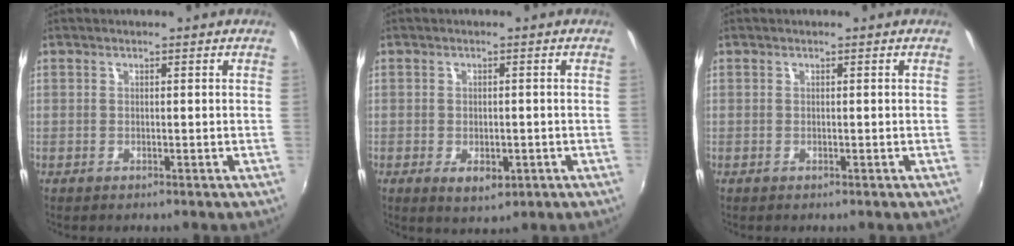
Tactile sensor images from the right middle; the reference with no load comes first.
{"total": 4.3, "force": [-1.5, 2.5, 3.2], "torque": [-0.060, -0.010, -0.019]}
{"total": 0.0}